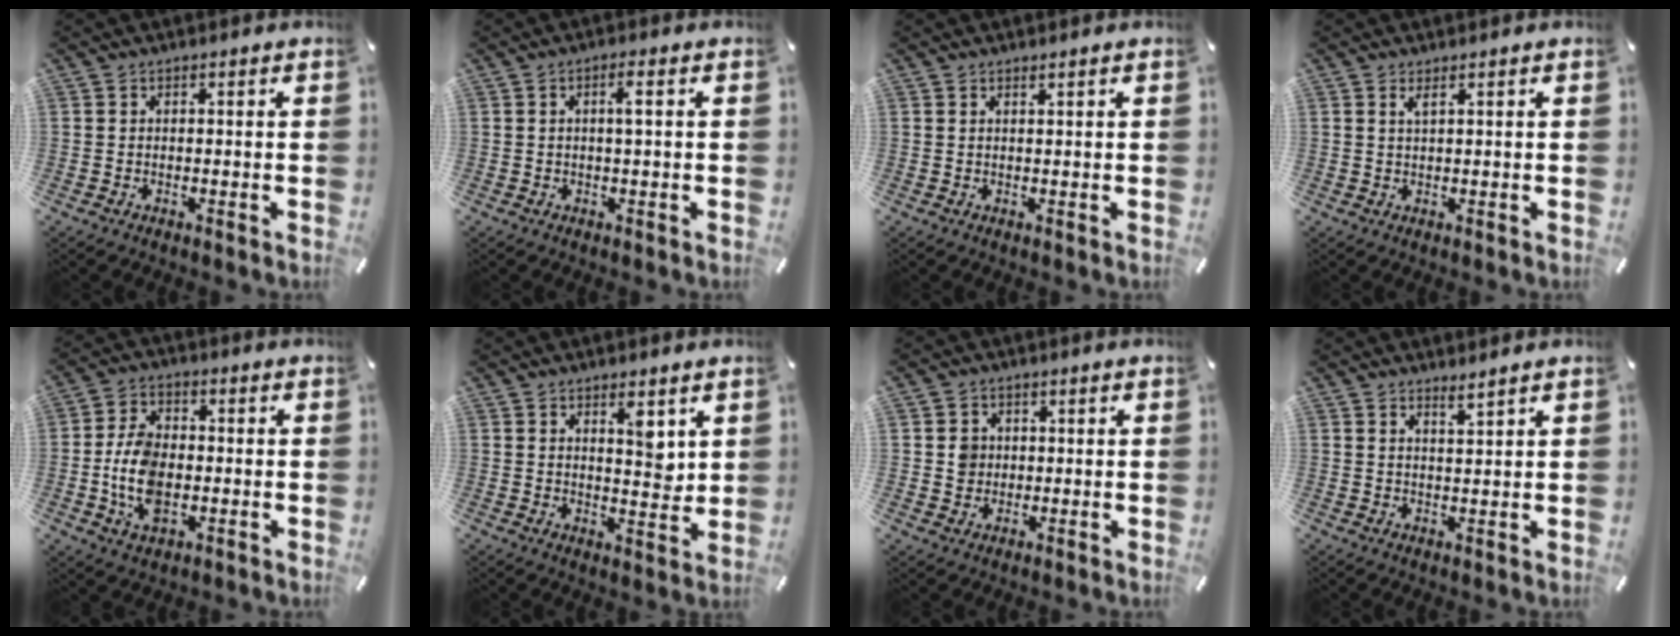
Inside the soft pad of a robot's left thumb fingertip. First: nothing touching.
{"total": 3.0, "force": [0.5, 0.4, 2.9], "torque": [-0.057, 0.004, 0.006]}
{"total": 0.9, "force": [0.8, -0.1, 0.5], "torque": [-0.008, -0.002, 0.014]}
{"total": 1.5, "force": [1.1, 0.1, 1.0], "torque": [-0.020, 0.000, 0.019]}
{"total": 10.0, "force": [-2.1, 6.7, 7.2], "torque": [-0.169, 0.004, -0.038]}
{"total": 6.1, "force": [3.7, 2.6, 4.1], "torque": [-0.043, -0.032, 0.055]}
{"total": 3.7, "force": [0.3, 3.7, 0.3], "torque": [-0.004, 0.004, 0.004]}
{"total": 2.6, "force": [2.4, -0.4, 0.8], "torque": [-0.019, -0.012, 0.044]}